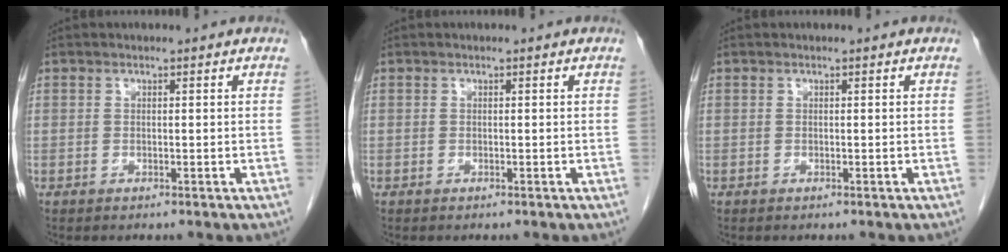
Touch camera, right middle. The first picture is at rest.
{"total": 0.0}
{"total": 0.0}